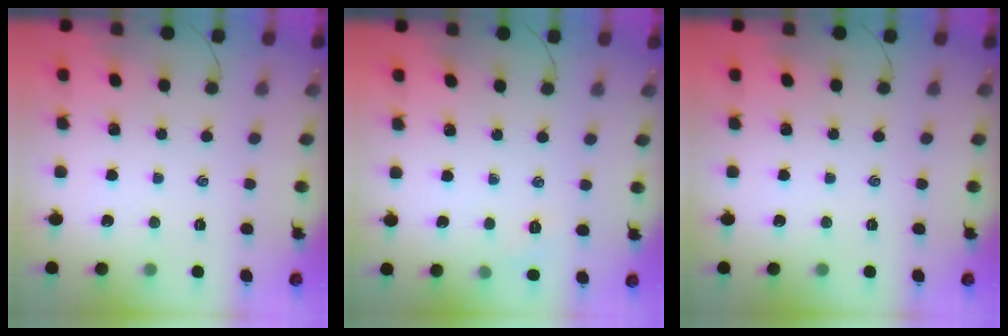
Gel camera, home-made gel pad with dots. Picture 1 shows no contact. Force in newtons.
{"total": 4.3, "press": 4.2, "slide": 1.1}
{"total": 0.0}